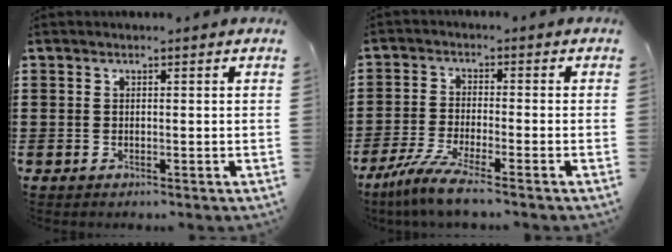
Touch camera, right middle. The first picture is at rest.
{"total": 5.6, "force": [-4.4, -0.1, 3.5], "torque": [-0.093, -0.027, -0.089]}